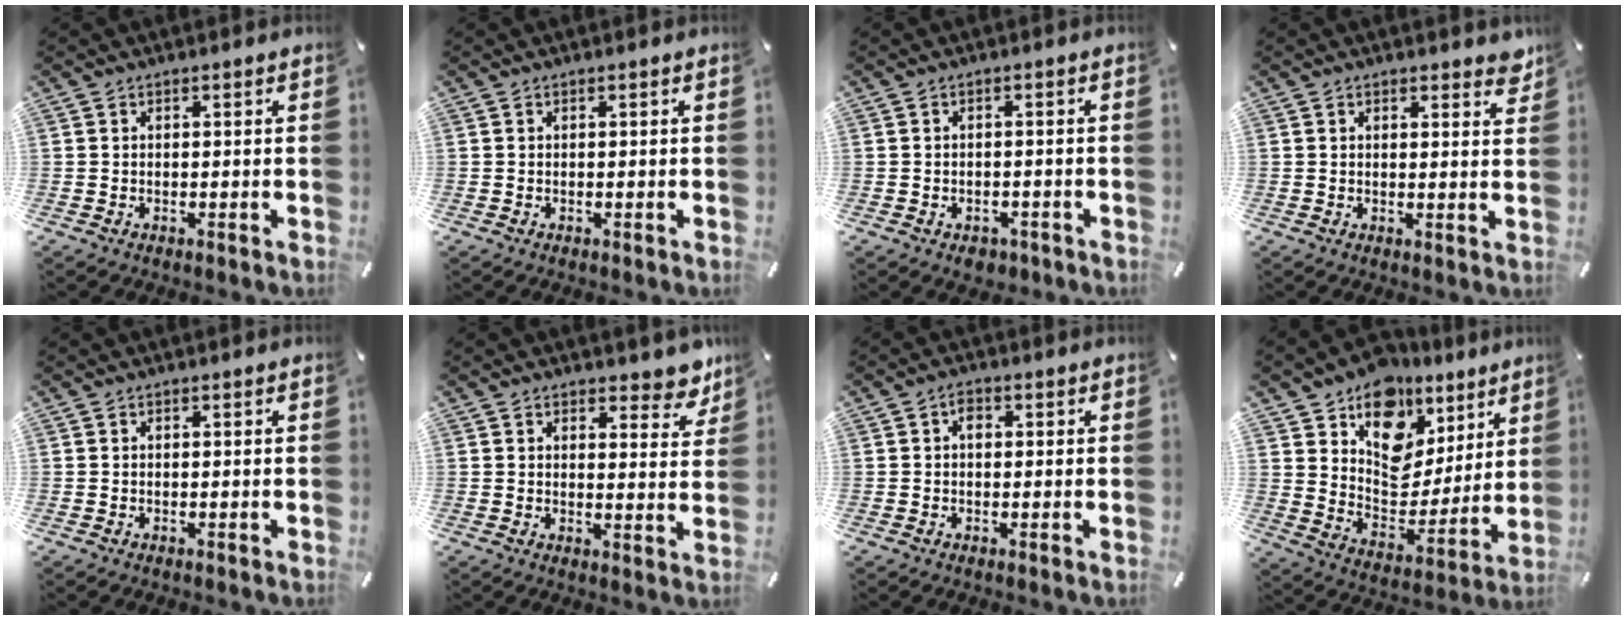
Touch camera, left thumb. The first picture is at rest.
{"total": 0.0}
{"total": 2.9, "force": [-1.6, 1.9, 1.4], "torque": [-0.031, 0.005, -0.030]}
{"total": 2.8, "force": [2.1, 1.1, 1.4], "torque": [-0.010, -0.013, 0.034]}
{"total": 0.0}
{"total": 5.8, "force": [4.6, 3.0, 1.9], "torque": [-0.008, -0.039, 0.077]}
{"total": 2.0, "force": [0.3, 1.4, 1.4], "torque": [-0.023, 0.003, 0.001]}
{"total": 12.9, "force": [8.1, 9.5, 3.1], "torque": [-0.042, -0.080, 0.148]}